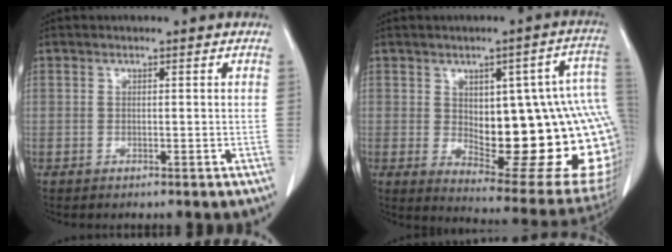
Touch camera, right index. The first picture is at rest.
{"total": 26.4, "force": [-1.3, 7.9, 25.2], "torque": [-0.249, 0.016, 0.007]}